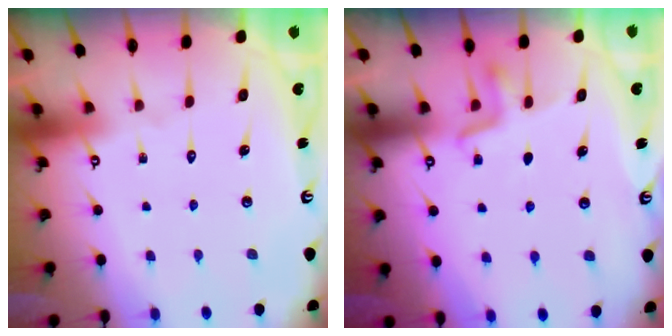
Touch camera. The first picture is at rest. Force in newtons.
{"total": 3.0, "press": 2.9, "slide": 0.8}